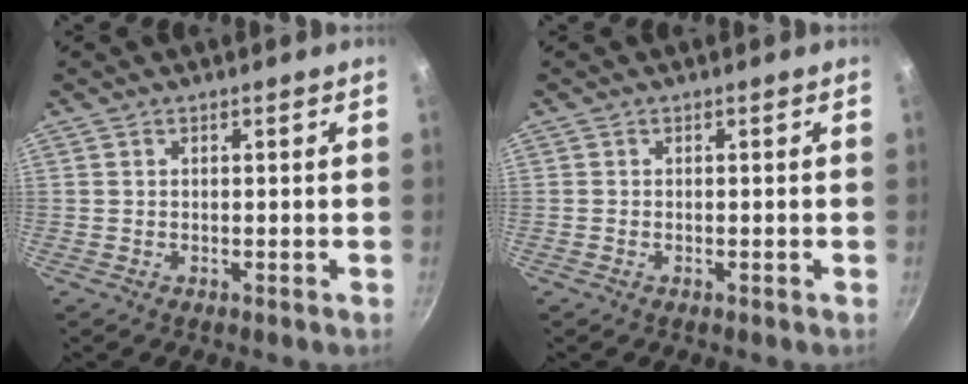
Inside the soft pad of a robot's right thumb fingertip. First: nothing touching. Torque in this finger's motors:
{"motor_torque": [-0.62, -0.29, -0.51, 0.31, 0.00]}